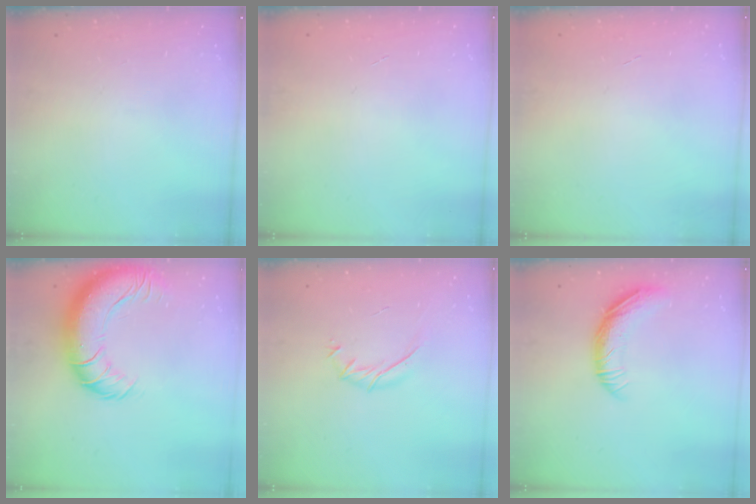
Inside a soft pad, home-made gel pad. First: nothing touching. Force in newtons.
{"total": 0.0}
{"total": 0.0}
{"total": 19.0, "press": 18.5, "slide": 4.5}
{"total": 5.5, "press": 5.3, "slide": 1.5}
{"total": 11.5, "press": 11.3, "slide": 1.8}